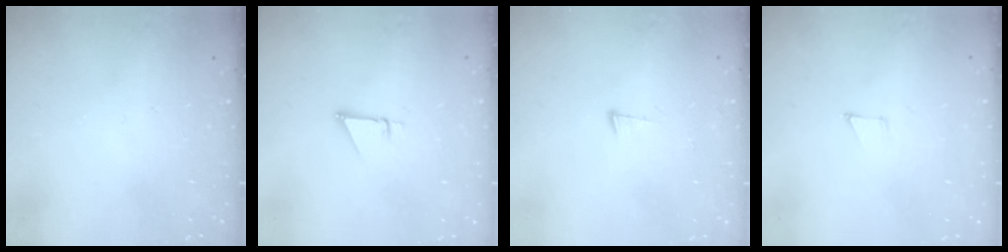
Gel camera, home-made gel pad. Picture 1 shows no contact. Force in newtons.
{"total": 2.7, "press": 2.7, "slide": 0.2}
{"total": 2.8, "press": 2.7, "slide": 0.5}
{"total": 2.8, "press": 2.8, "slide": 0.2}